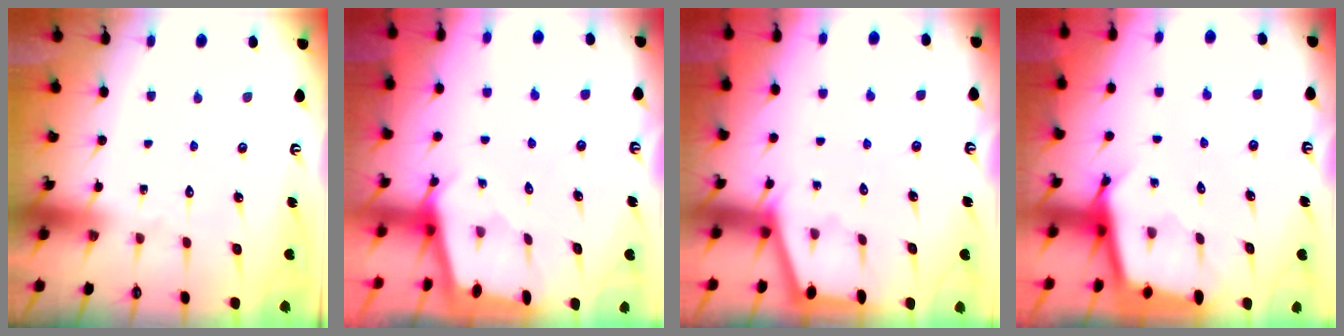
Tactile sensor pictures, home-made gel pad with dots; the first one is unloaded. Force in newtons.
{"total": 1.9, "press": 1.9, "slide": 0.1}
{"total": 1.4, "press": 1.3, "slide": 0.3}
{"total": 2.7, "press": 2.7, "slide": 0.1}